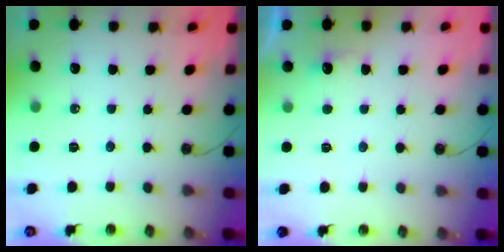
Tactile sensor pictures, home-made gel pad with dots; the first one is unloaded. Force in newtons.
{"total": 2.2, "press": 2.0, "slide": 0.9}